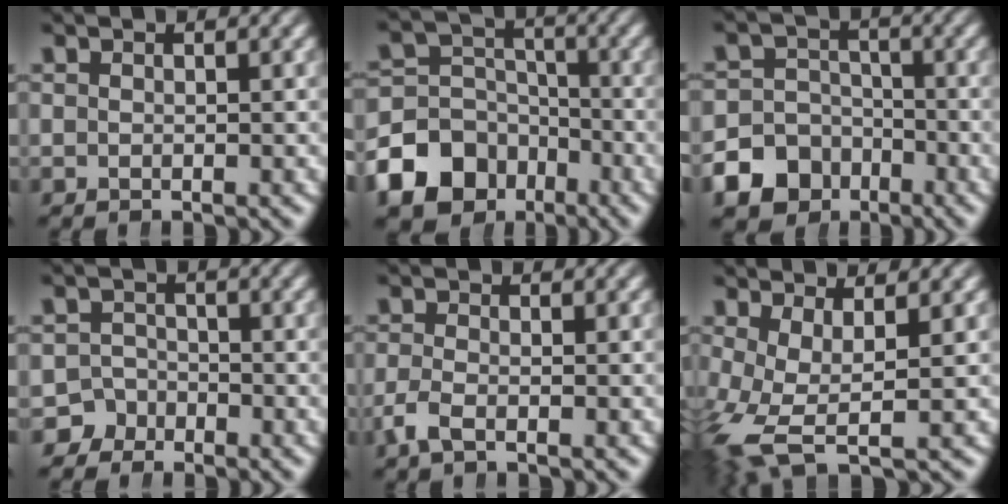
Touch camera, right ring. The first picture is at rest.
{"total": 11.3, "force": [-5.3, 9.1, 4.0], "torque": [-0.067, -0.041, -0.084]}
{"total": 9.0, "force": [-4.7, 7.3, 2.3], "torque": [-0.040, -0.029, -0.081]}
{"total": 4.9, "force": [-3.2, 3.7, 0.2], "torque": [-0.006, -0.013, -0.057]}
{"total": 1.9, "force": [-1.3, 0.6, 1.2], "torque": [-0.032, -0.009, -0.022]}
{"total": 5.2, "force": [-1.9, 3.0, 3.8], "torque": [-0.112, -0.048, -0.012]}